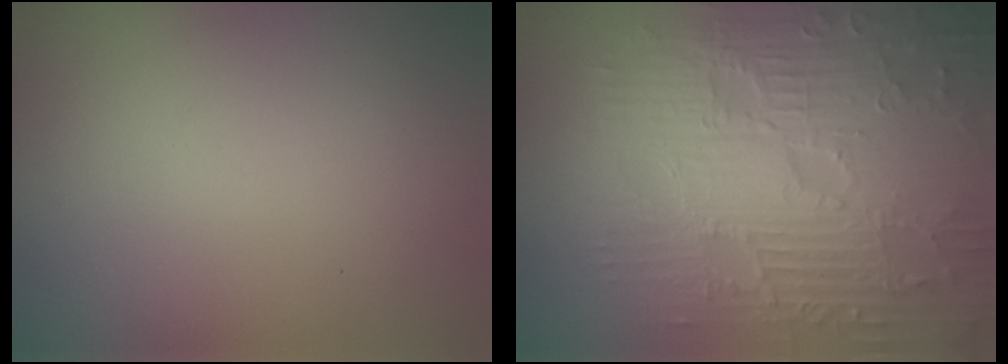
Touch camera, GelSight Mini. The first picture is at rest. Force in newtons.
{"total": 9.4, "press": 6.8, "slide": 6.5}